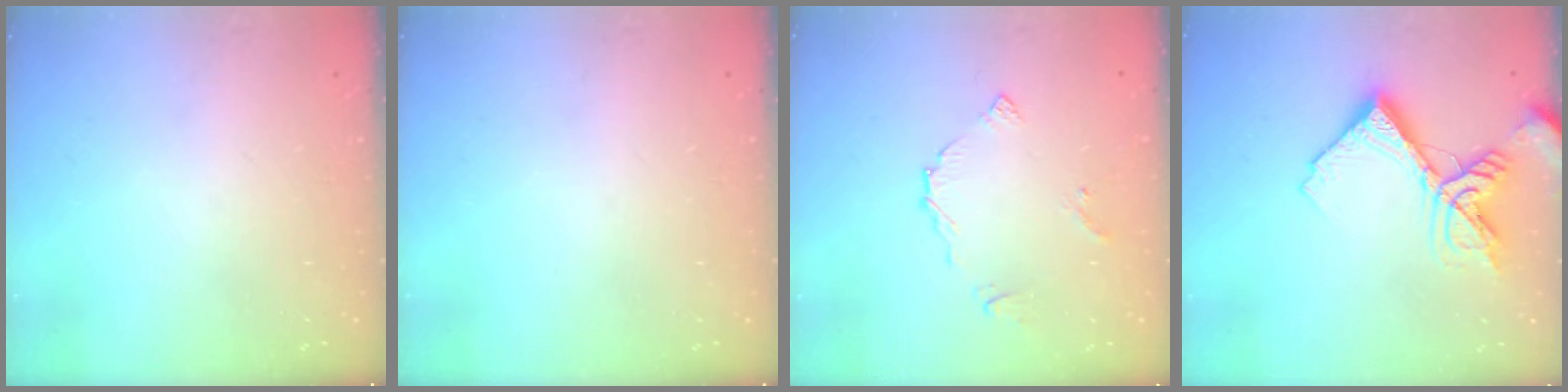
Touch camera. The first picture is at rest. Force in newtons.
{"total": 0.0}
{"total": 5.8, "press": 5.7, "slide": 0.5}
{"total": 15.1, "press": 14.9, "slide": 1.9}